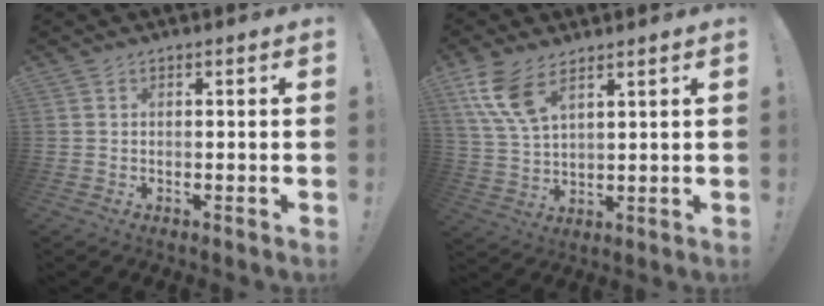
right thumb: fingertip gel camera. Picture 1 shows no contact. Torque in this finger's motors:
{"motor_torque": [0.67, 0.74, 0.25, 0.07, 0.06]}